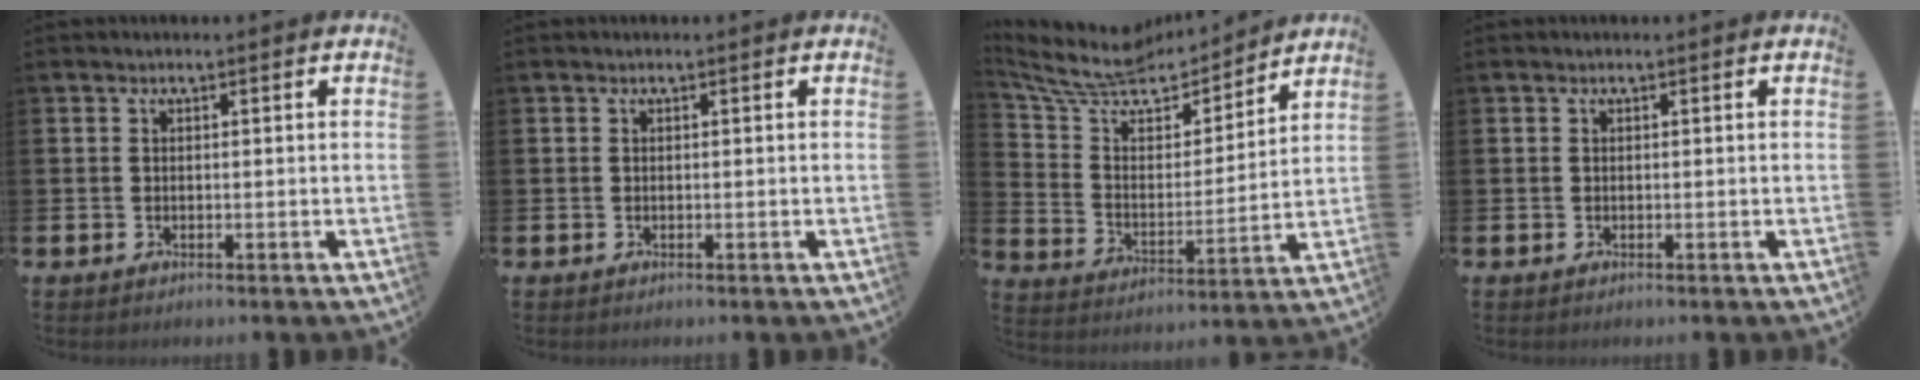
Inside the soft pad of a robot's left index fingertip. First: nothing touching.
{"total": 0.0}
{"total": 9.3, "force": [8.2, 3.6, 2.6], "torque": [-0.100, -0.059, 0.142]}
{"total": 0.0}